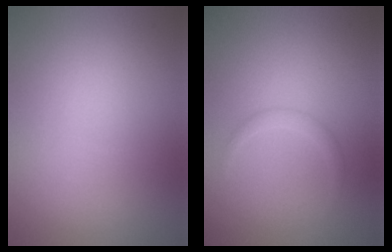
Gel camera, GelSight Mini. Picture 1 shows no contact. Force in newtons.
{"total": 0.9, "press": 0.9, "slide": 0.1}